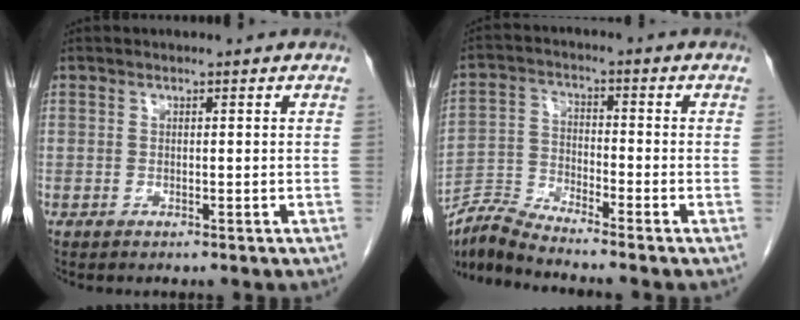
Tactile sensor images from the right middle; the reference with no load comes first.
{"total": 6.8, "force": [-6.5, -1.5, 0.9], "torque": [-0.027, -0.013, -0.132]}